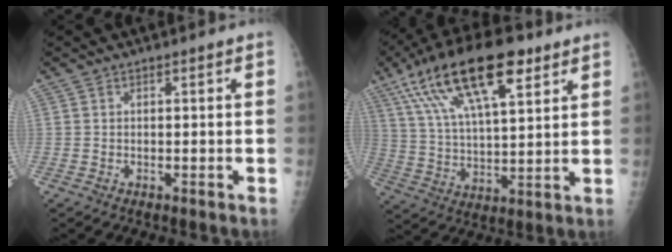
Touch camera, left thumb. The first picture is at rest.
{"total": 20.7, "force": [11.0, 7.5, 15.9], "torque": [-0.275, -0.008, 0.197]}